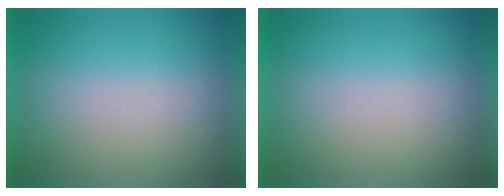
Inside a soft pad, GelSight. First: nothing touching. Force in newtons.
{"total": 0.0}